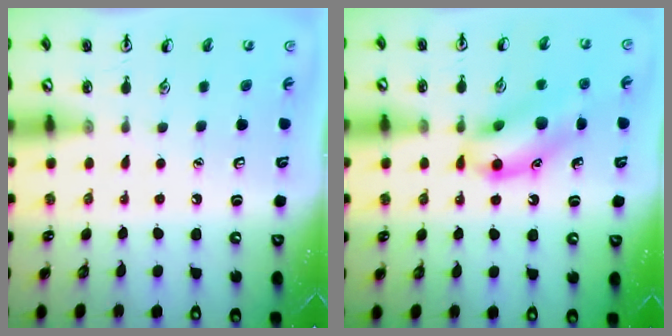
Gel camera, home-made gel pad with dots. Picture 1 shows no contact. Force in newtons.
{"total": 14.1, "press": 13.7, "slide": 3.0}